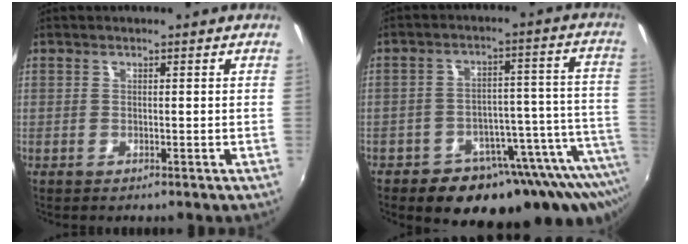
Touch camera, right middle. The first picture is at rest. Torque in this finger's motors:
{"motor_torque": [1.24, -0.90, 0.51, 0.10]}